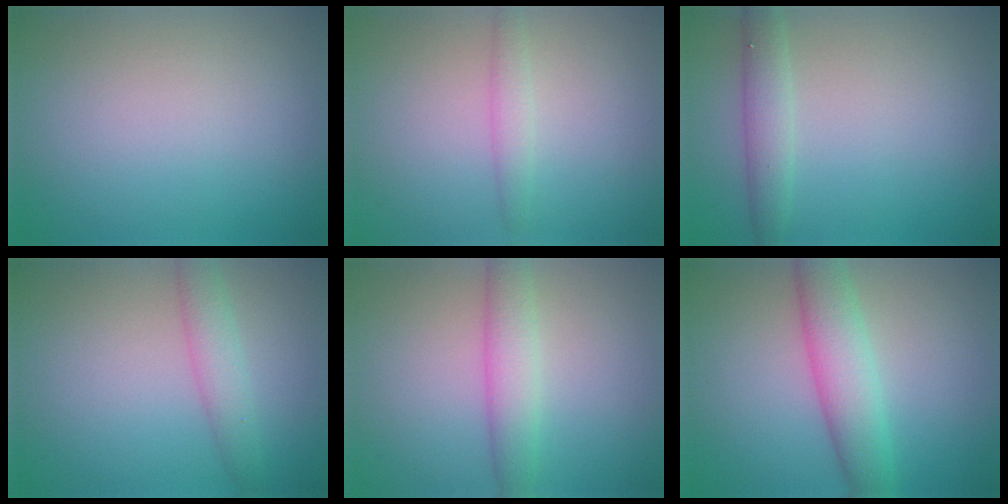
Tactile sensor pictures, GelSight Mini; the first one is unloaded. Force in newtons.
{"total": 1.5, "press": 1.5, "slide": 0.1}
{"total": 2.4, "press": 2.4, "slide": 0.1}
{"total": 2.8, "press": 2.8, "slide": 0.1}
{"total": 4.2, "press": 4.2, "slide": 0.0}
{"total": 4.9, "press": 4.9, "slide": 0.1}